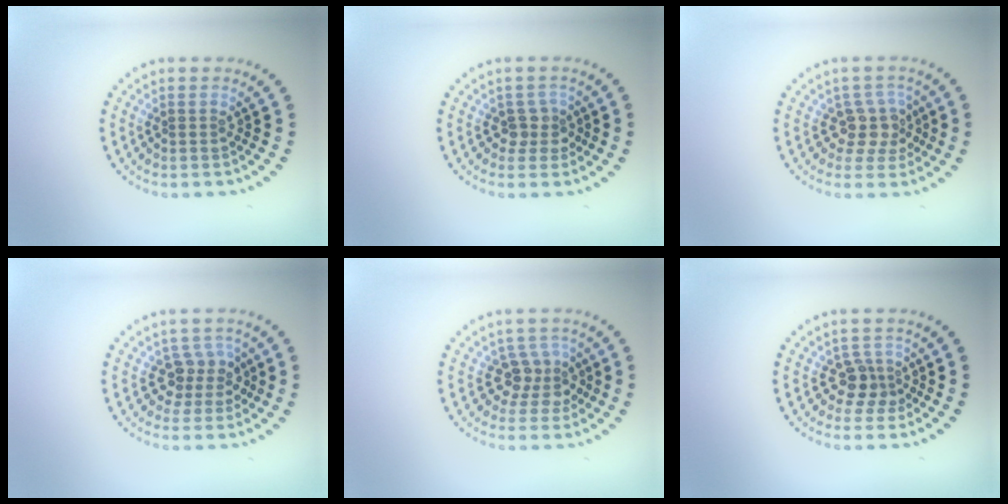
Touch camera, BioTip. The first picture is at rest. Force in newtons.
{"total": 2.0, "press": 1.5, "slide": 1.2}
{"total": 3.0, "press": 2.3, "slide": 1.9}
{"total": 2.7, "press": 2.2, "slide": 1.7}
{"total": 2.8, "press": 2.1, "slide": 1.8}
{"total": 2.4, "press": 1.8, "slide": 1.6}